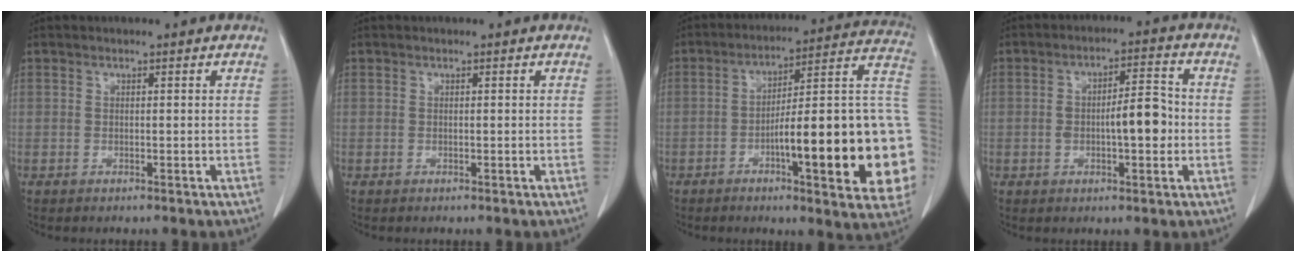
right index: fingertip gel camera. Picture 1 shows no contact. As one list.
[{"total": 0.0}, {"total": 25.3, "force": [-5.1, 3.6, 24.5], "torque": [-0.234, 0.021, -0.067]}, {"total": 7.3, "force": [-0.8, 2.1, 7.0], "torque": [-0.117, 0.015, -0.013]}]